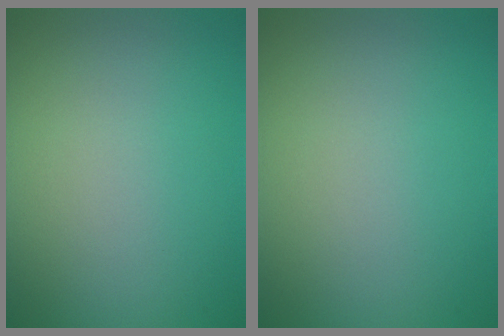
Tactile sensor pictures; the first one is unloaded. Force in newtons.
{"total": 0.0}